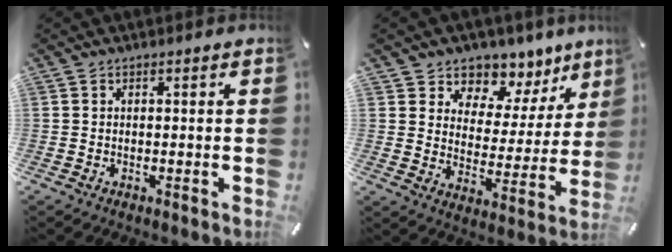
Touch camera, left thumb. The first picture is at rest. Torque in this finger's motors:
{"motor_torque": [0.76, -0.33, 0.20, -0.07, 0.02]}